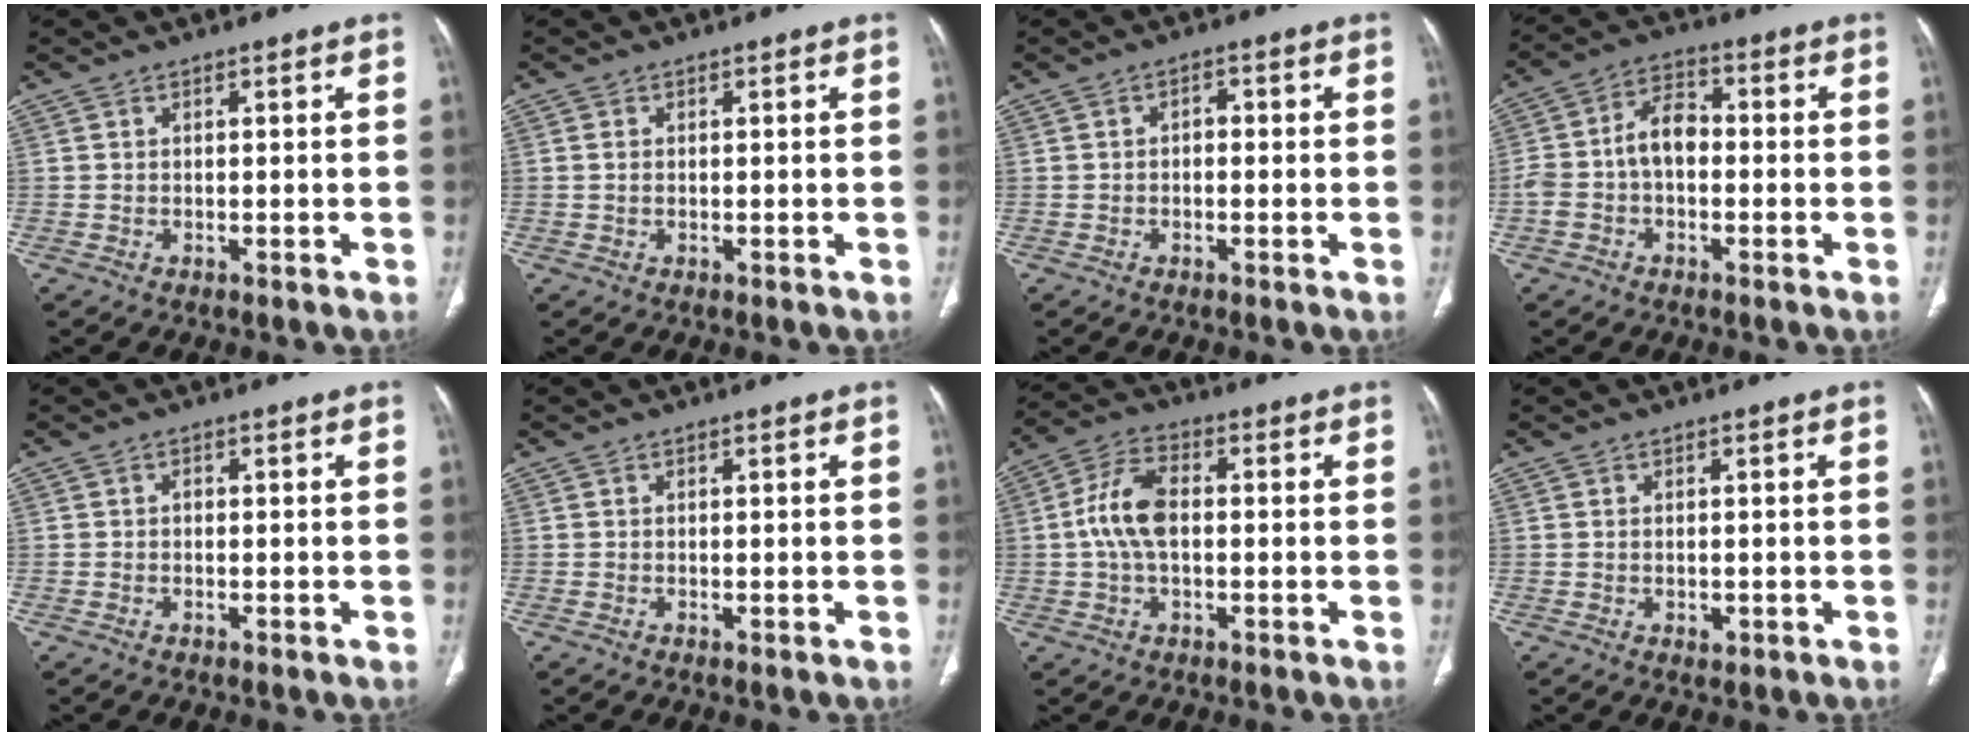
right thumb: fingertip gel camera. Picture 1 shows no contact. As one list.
[{"total": 0.9, "force": [0.1, 0.6, 0.6], "torque": [-0.014, 0.002, 0.002]}, {"total": 1.9, "force": [-0.2, 1.3, 1.4], "torque": [-0.012, 0.010, -0.008]}, {"total": 8.6, "force": [-1.0, 5.6, 6.4], "torque": [-0.119, 0.034, -0.029]}, {"total": 0.6, "force": [-0.1, 0.5, 0.4], "torque": [-0.003, 0.003, -0.007]}, {"total": 0.0}, {"total": 8.9, "force": [0.0, 5.0, 7.4], "torque": [-0.150, 0.022, -0.006]}, {"total": 1.3, "force": [-0.3, 0.8, 0.9], "torque": [-0.013, -0.002, -0.001]}]